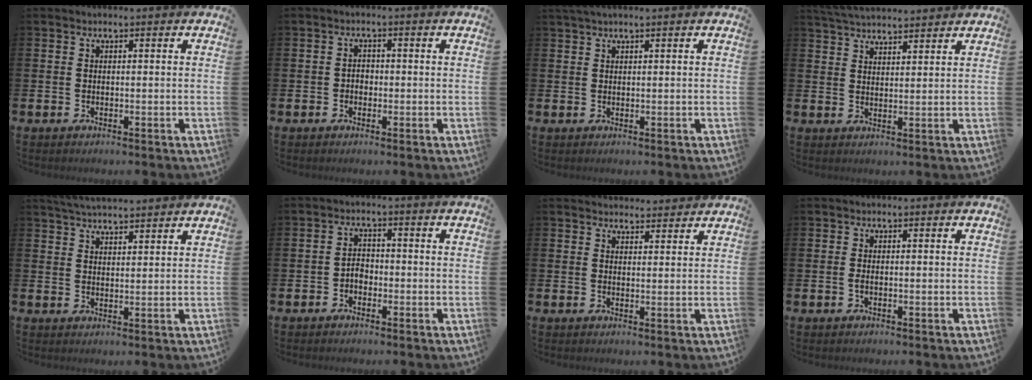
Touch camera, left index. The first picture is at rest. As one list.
[{"total": 1.5, "force": [-0.5, 1.2, 0.7], "torque": [0.000, 0.000, -0.014]}, {"total": 1.5, "force": [1.2, -0.1, 0.9], "torque": [-0.018, 0.003, 0.022]}, {"total": 4.1, "force": [4.1, 0.3, 0.3], "torque": [-0.011, -0.022, 0.074]}, {"total": 4.0, "force": [4.0, 0.2, 0.6], "torque": [-0.021, -0.016, 0.073]}, {"total": 2.0, "force": [-1.1, 1.3, 0.9], "torque": [-0.013, 0.005, -0.026]}, {"total": 2.7, "force": [2.6, 0.6, -0.2], "torque": [0.013, -0.017, 0.045]}, {"total": 0.6, "force": [-0.2, 0.2, 0.6], "torque": [-0.014, 0.001, -0.003]}]